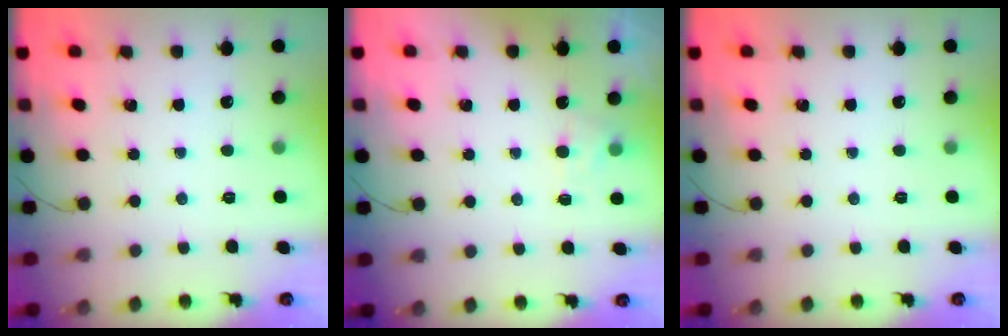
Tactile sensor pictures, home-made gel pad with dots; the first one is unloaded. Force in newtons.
{"total": 4.0, "press": 3.7, "slide": 1.4}
{"total": 0.0}